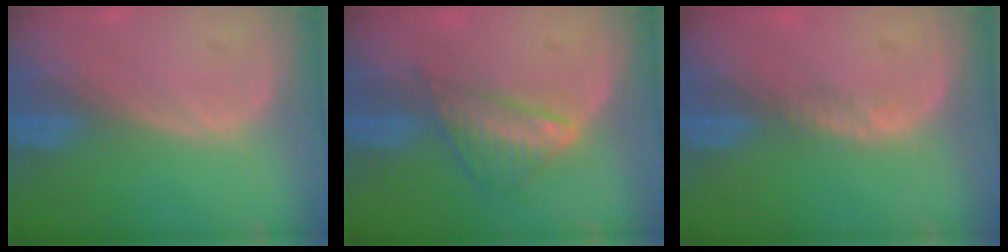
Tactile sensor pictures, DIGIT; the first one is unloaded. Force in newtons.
{"total": 6.0, "press": 5.2, "slide": 3.0}
{"total": 1.1, "press": 0.9, "slide": 0.7}